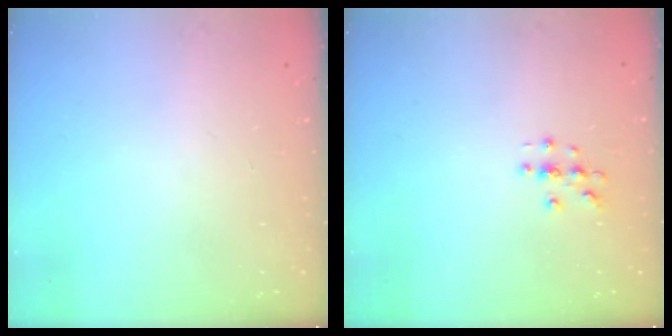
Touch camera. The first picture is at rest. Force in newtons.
{"total": 2.9, "press": 2.9, "slide": 0.3}